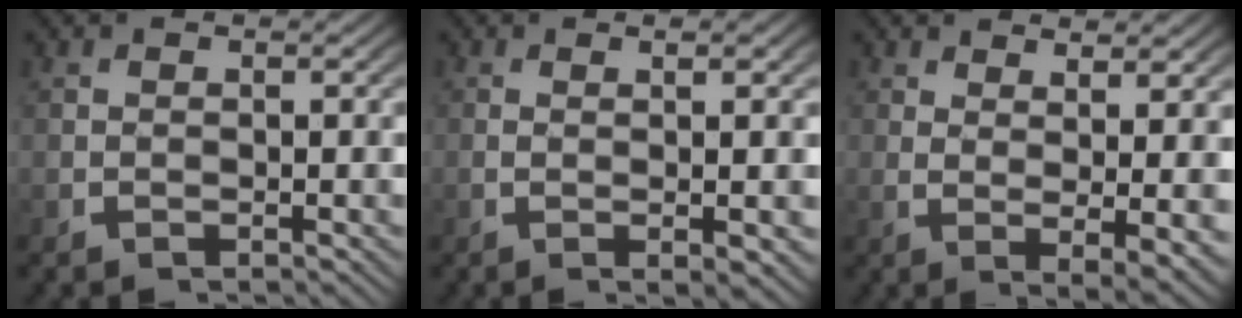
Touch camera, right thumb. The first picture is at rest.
{"total": 3.3, "force": [0.0, 0.2, 3.3], "torque": [-0.057, -0.007, 0.007]}
{"total": 5.2, "force": [0.6, 1.5, 5.0], "torque": [-0.085, -0.024, 0.026]}